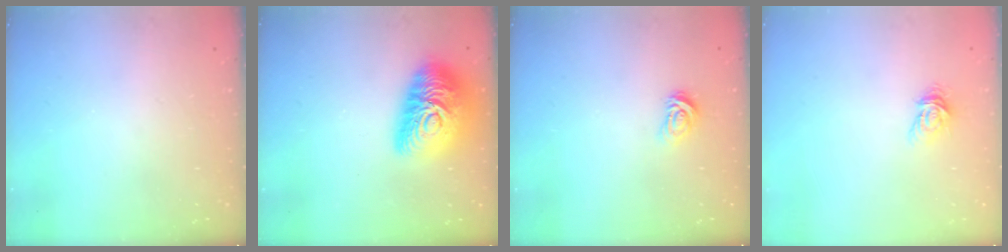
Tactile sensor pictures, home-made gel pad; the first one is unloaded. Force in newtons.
{"total": 18.4, "press": 18.4, "slide": 1.1}
{"total": 2.9, "press": 2.8, "slide": 0.4}
{"total": 5.5, "press": 5.5, "slide": 0.4}